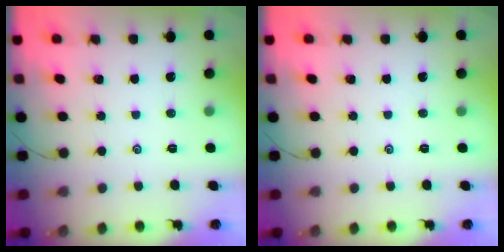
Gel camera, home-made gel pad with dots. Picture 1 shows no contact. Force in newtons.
{"total": 0.0}